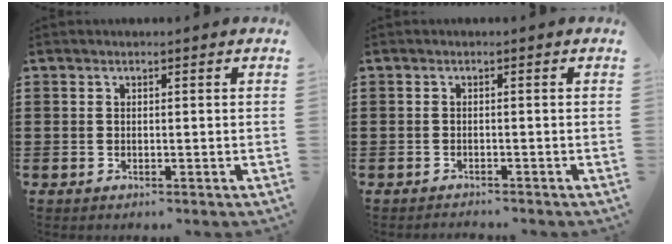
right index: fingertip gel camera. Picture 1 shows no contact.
{"total": 0.7, "force": [-0.7, 0.0, 0.1], "torque": [-0.004, -0.002, -0.015]}